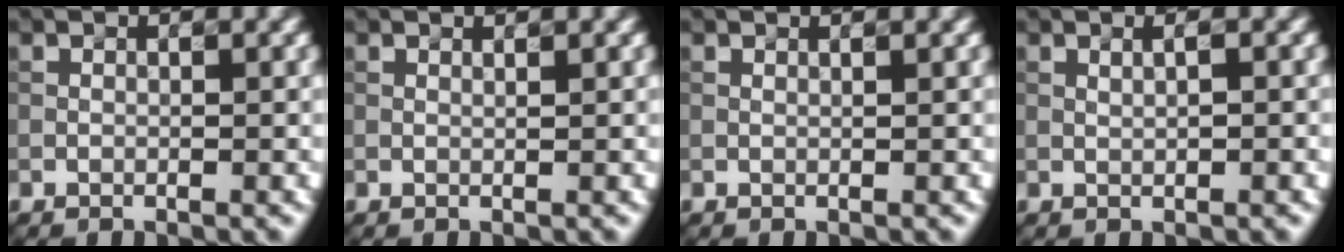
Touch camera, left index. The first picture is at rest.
{"total": 0.6, "force": [0.5, 0.0, 0.3], "torque": [-0.004, -0.002, 0.007]}
{"total": 0.8, "force": [0.6, 0.2, 0.5], "torque": [-0.008, -0.003, 0.002]}
{"total": 1.3, "force": [0.5, 0.3, 1.1], "torque": [-0.015, -0.002, 0.002]}